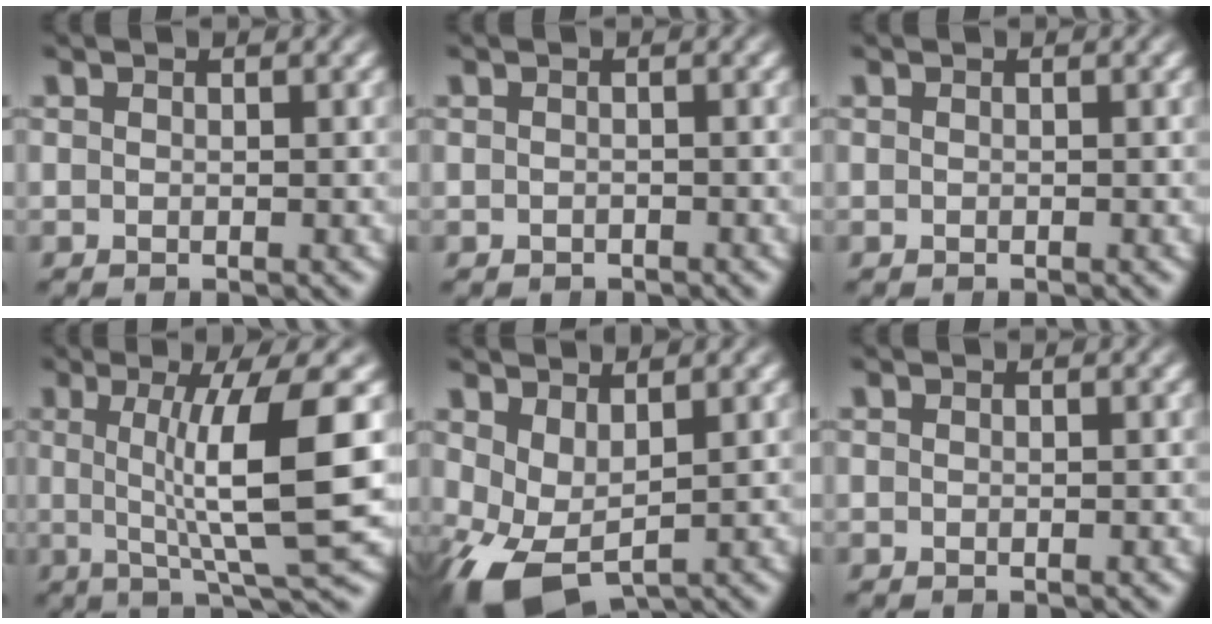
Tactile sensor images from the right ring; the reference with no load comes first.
{"total": 0.6, "force": [-0.6, 0.0, -0.3], "torque": [0.005, -0.009, -0.004]}
{"total": 0.0}
{"total": 8.5, "force": [1.5, 0.4, 8.3], "torque": [-0.116, 0.004, 0.030]}
{"total": 5.7, "force": [-2.1, 4.0, 3.4], "torque": [-0.091, -0.033, -0.021]}
{"total": 0.0}